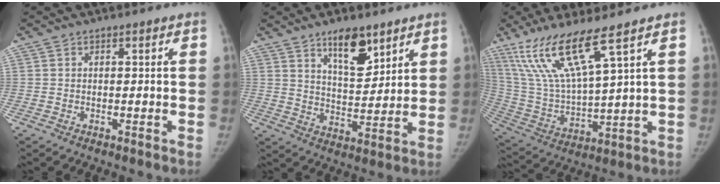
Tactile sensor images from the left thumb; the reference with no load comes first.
{"total": 9.7, "force": [6.3, 4.0, 6.2], "torque": [-0.074, -0.047, 0.109]}
{"total": 15.2, "force": [9.6, 1.8, 11.7], "torque": [-0.249, -0.045, 0.202]}